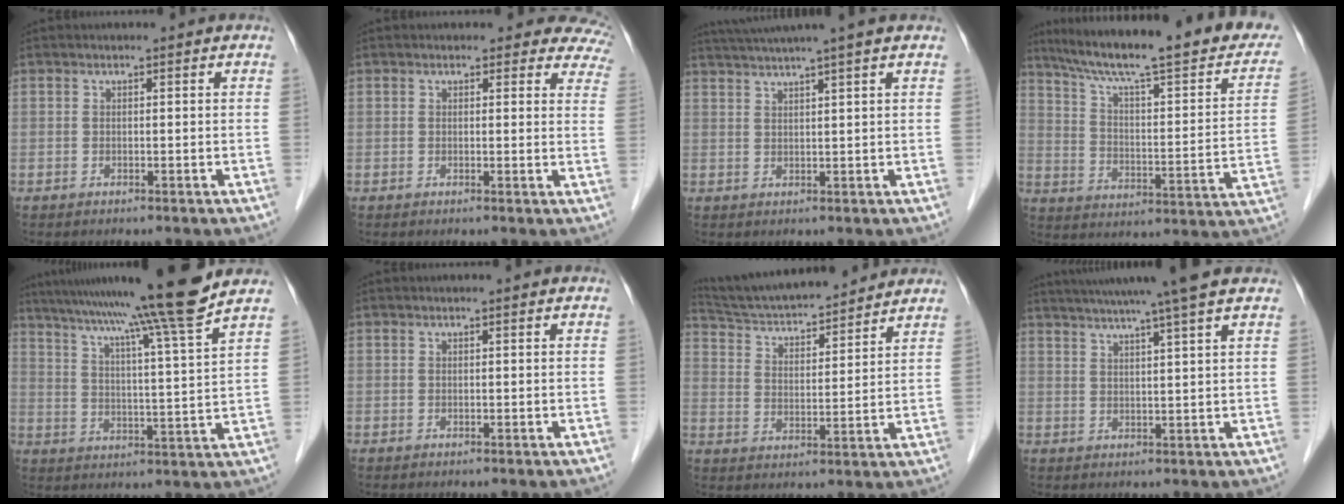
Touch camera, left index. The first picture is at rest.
{"total": 8.1, "force": [7.2, 3.5, 1.2], "torque": [0.038, -0.021, 0.034]}
{"total": 8.2, "force": [6.7, -1.7, 4.4], "torque": [-0.069, 0.021, 0.093]}
{"total": 27.6, "force": [22.2, 3.5, 16.0], "torque": [-0.243, -0.017, 0.297]}
{"total": 16.3, "force": [13.5, -3.1, 8.5], "torque": [-0.140, -0.031, 0.193]}
{"total": 0.0}
{"total": 16.6, "force": [15.4, 2.2, 6.0], "torque": [-0.103, 0.020, 0.245]}
{"total": 11.6, "force": [9.5, -1.5, 6.5], "torque": [-0.107, 0.009, 0.125]}